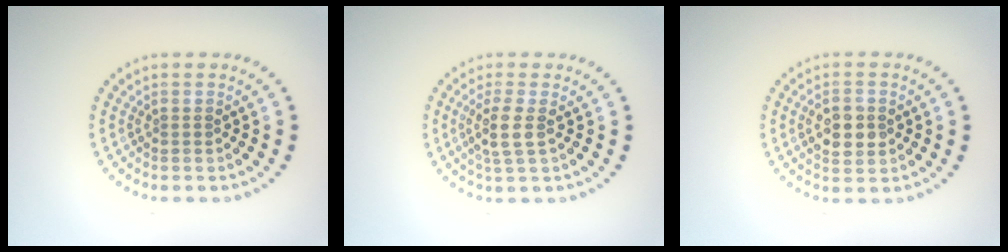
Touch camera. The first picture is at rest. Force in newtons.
{"total": 2.4, "press": 2.0, "slide": 1.3}
{"total": 3.0, "press": 3.0, "slide": 0.1}